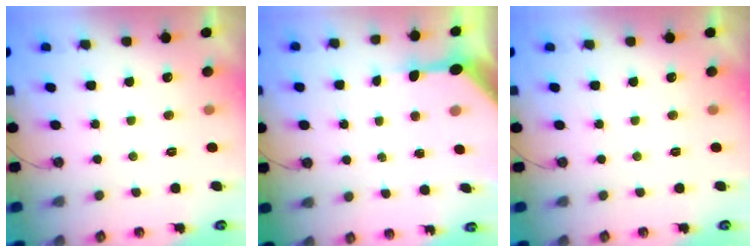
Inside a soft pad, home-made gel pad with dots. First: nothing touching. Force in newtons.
{"total": 7.6, "press": 7.5, "slide": 0.8}
{"total": 0.0}